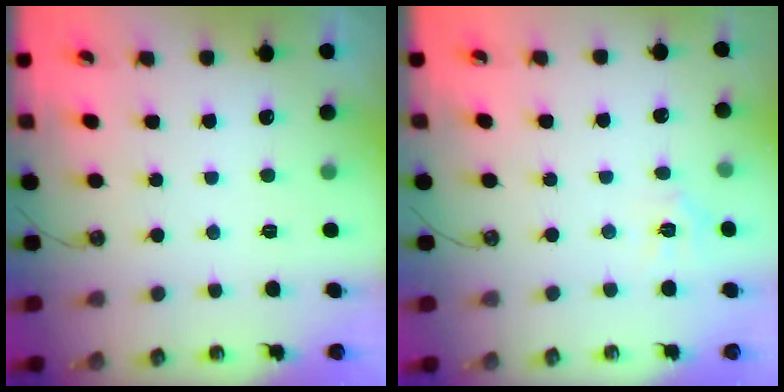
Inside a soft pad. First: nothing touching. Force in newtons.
{"total": 3.5, "press": 3.5, "slide": 0.3}